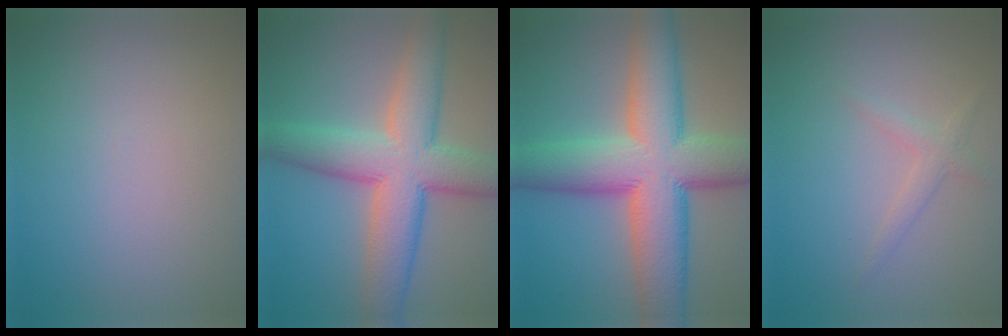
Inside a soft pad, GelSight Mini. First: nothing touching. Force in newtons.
{"total": 9.6, "press": 9.6, "slide": 0.4}
{"total": 13.4, "press": 13.4, "slide": 0.8}
{"total": 1.5, "press": 1.5, "slide": 0.1}